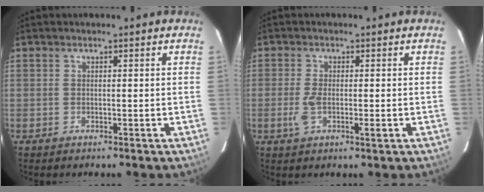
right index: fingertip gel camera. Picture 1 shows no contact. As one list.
[{"total": 3.9, "force": [-1.0, 1.1, 3.6], "torque": [-0.074, -0.005, -0.015]}]